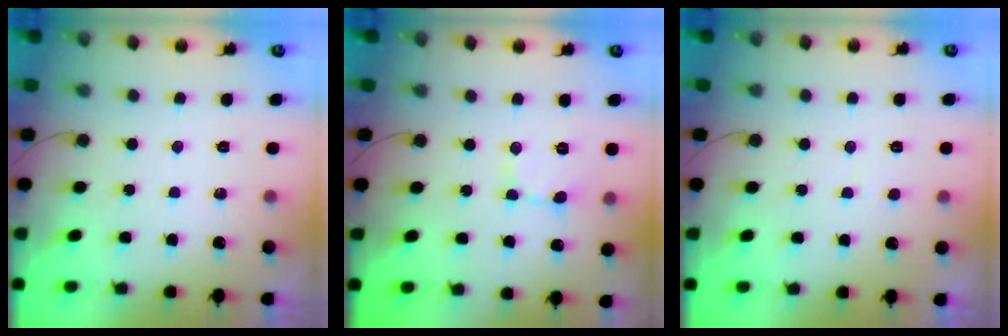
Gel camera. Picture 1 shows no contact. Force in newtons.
{"total": 2.9, "press": 2.9, "slide": 0.2}
{"total": 2.1, "press": 2.1, "slide": 0.2}